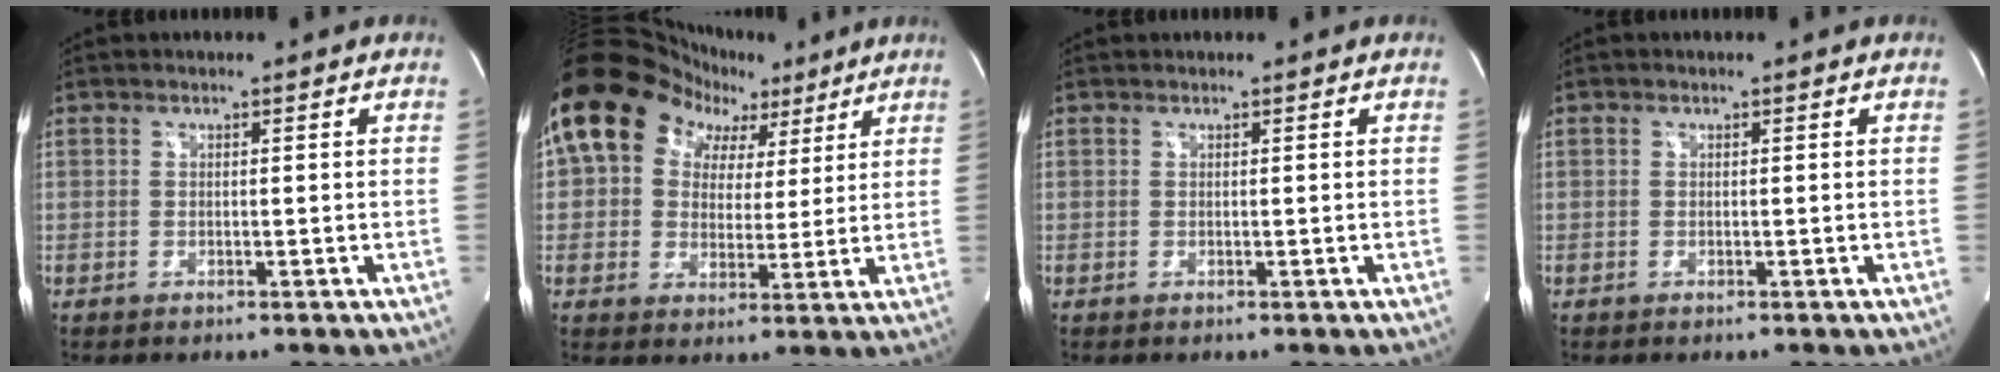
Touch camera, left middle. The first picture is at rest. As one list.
[{"total": 13.4, "force": [6.4, 10.2, 5.8], "torque": [-0.085, 0.060, 0.112]}, {"total": 0.0}, {"total": 0.0}]